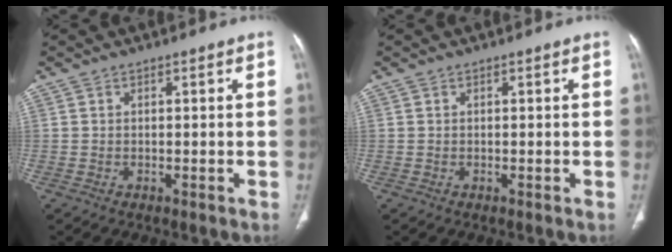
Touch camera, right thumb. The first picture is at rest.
{"total": 0.0}